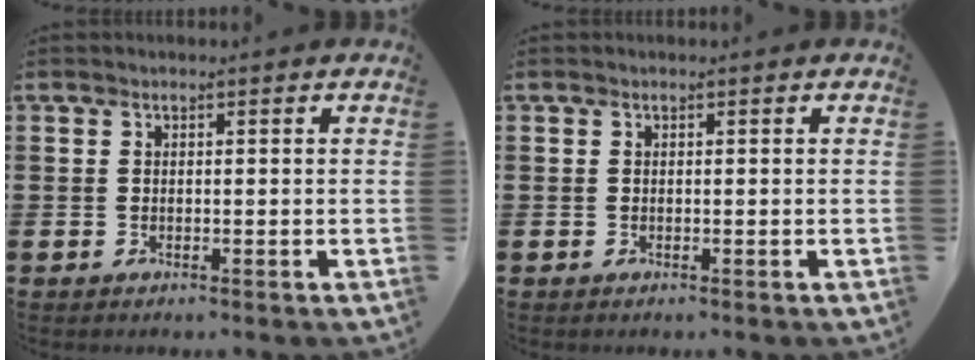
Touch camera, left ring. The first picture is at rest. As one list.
[{"total": 0.0}]